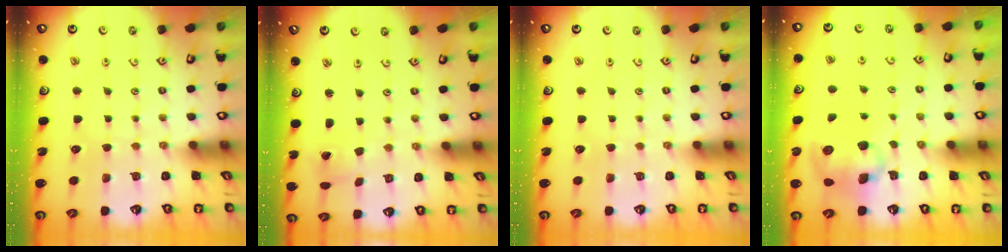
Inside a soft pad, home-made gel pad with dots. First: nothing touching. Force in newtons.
{"total": 0.7, "press": 0.7, "slide": 0.1}
{"total": 0.0}
{"total": 11.5, "press": 11.4, "slide": 1.7}